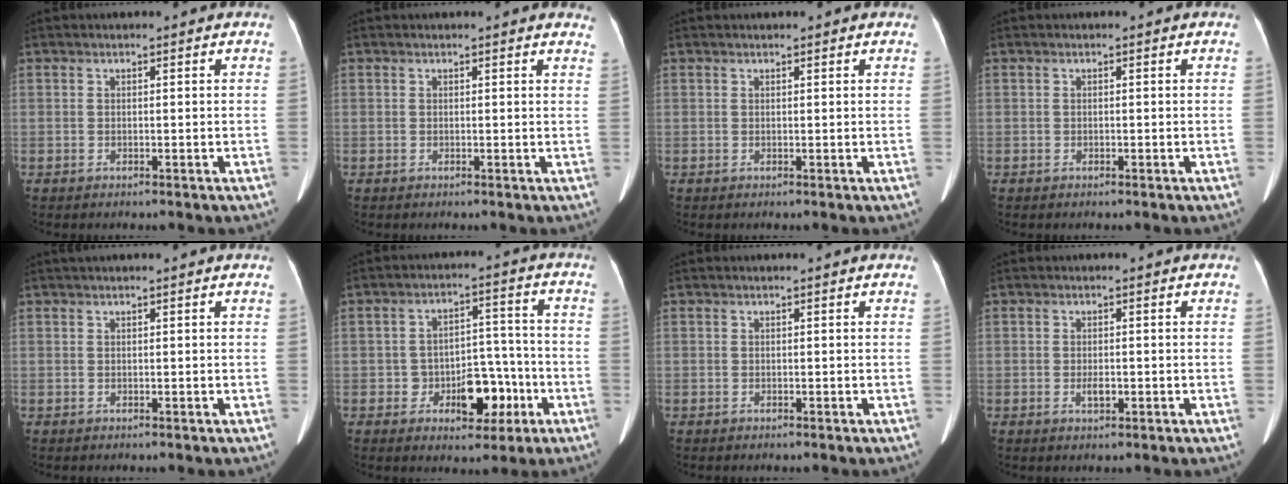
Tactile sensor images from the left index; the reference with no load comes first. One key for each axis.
{"total": 4.8, "fx": 4.5, "fy": 1.2, "fz": 1.4, "tx": -0.007, "ty": -0.002, "tz": 0.025}
{"total": 1.0, "fx": 0.9, "fy": 0.2, "fz": 0.5, "tx": -0.008, "ty": 0.013, "tz": 0.011}
{"total": 0.0}
{"total": 1.1, "fx": 0.9, "fy": -0.2, "fz": 0.6, "tx": -0.011, "ty": 0.019, "tz": 0.021}
{"total": 8.3, "fx": -3.3, "fy": 5.0, "fz": 5.7, "tx": -0.075, "ty": 0.029, "tz": -0.043}
{"total": 0.0}
{"total": 1.6, "fx": -0.5, "fy": 0.7, "fz": 1.3, "tx": -0.027, "ty": -0.001, "tz": -0.007}